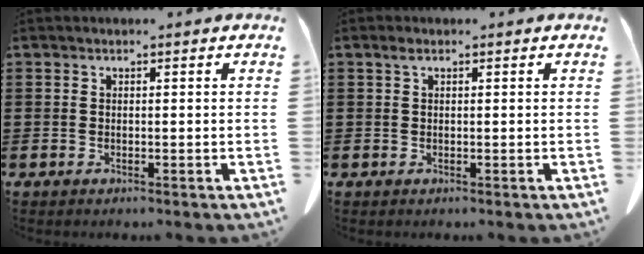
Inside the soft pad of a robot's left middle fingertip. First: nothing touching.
{"total": 1.0, "force": [0.4, 0.4, 0.8], "torque": [-0.017, 0.003, 0.007]}